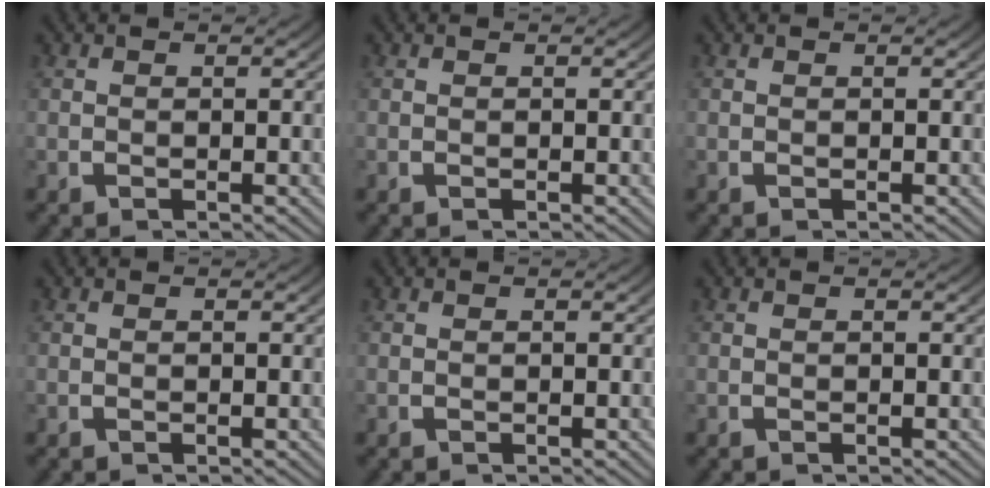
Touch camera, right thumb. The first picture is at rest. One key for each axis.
{"total": 0.0}
{"total": 0.0}
{"total": 0.0}
{"total": 0.0}
{"total": 0.0}